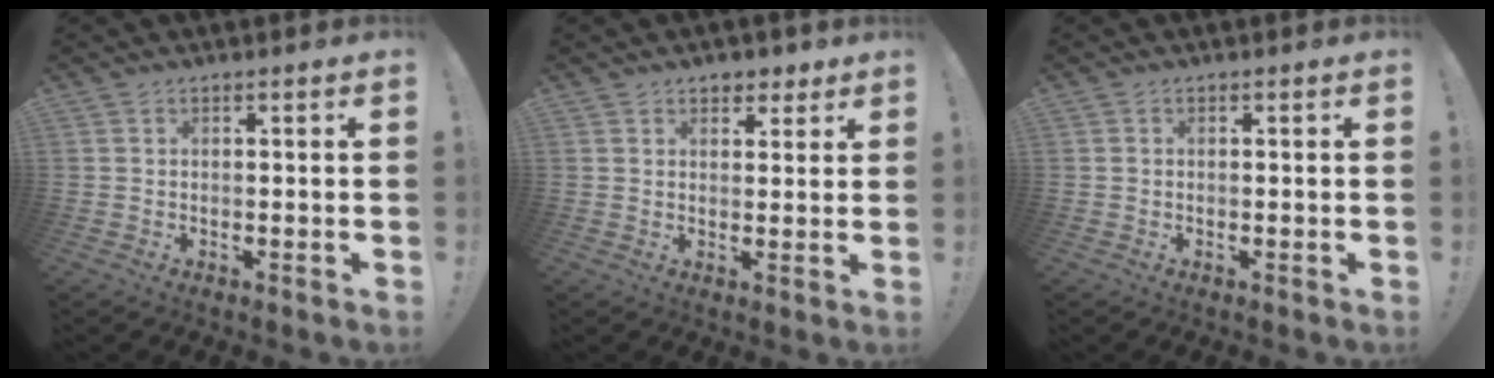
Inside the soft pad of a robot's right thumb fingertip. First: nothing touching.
{"total": 3.8, "force": [2.6, 2.6, 1.0], "torque": [0.004, -0.014, 0.042]}
{"total": 0.0}